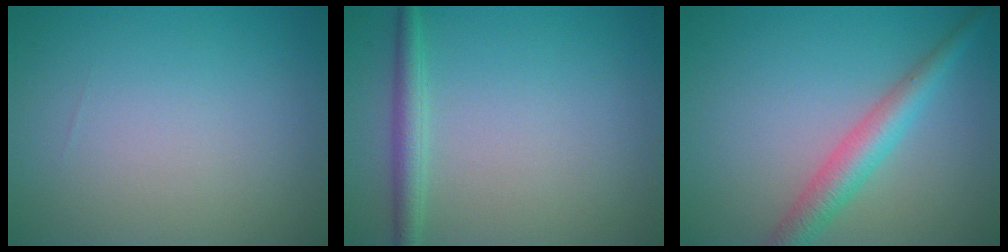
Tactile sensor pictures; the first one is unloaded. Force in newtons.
{"total": 2.2, "press": 2.2, "slide": 0.1}
{"total": 3.8, "press": 3.8, "slide": 0.1}